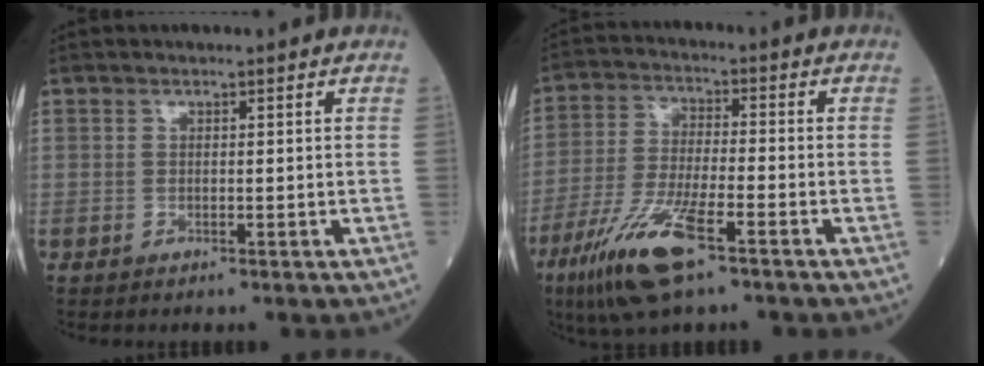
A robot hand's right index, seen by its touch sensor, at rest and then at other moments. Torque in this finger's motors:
{"motor_torque": [1.22, -0.92, 0.23, 0.09]}